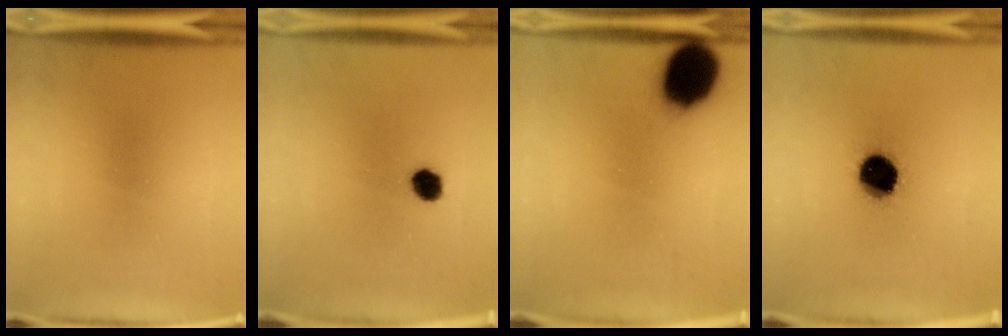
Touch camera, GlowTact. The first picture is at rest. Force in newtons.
{"total": 3.9}
{"total": 9.5}
{"total": 12.8}